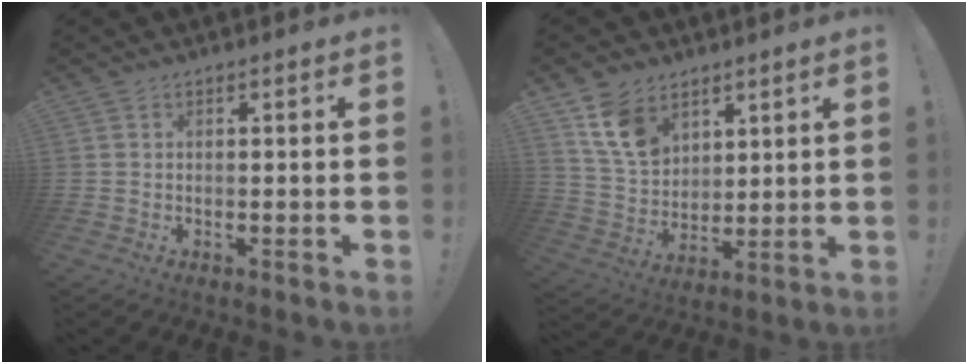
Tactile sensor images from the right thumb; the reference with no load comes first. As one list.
[{"total": 12.3, "force": [7.2, 8.3, 5.7], "torque": [-0.105, -0.031, 0.145]}]